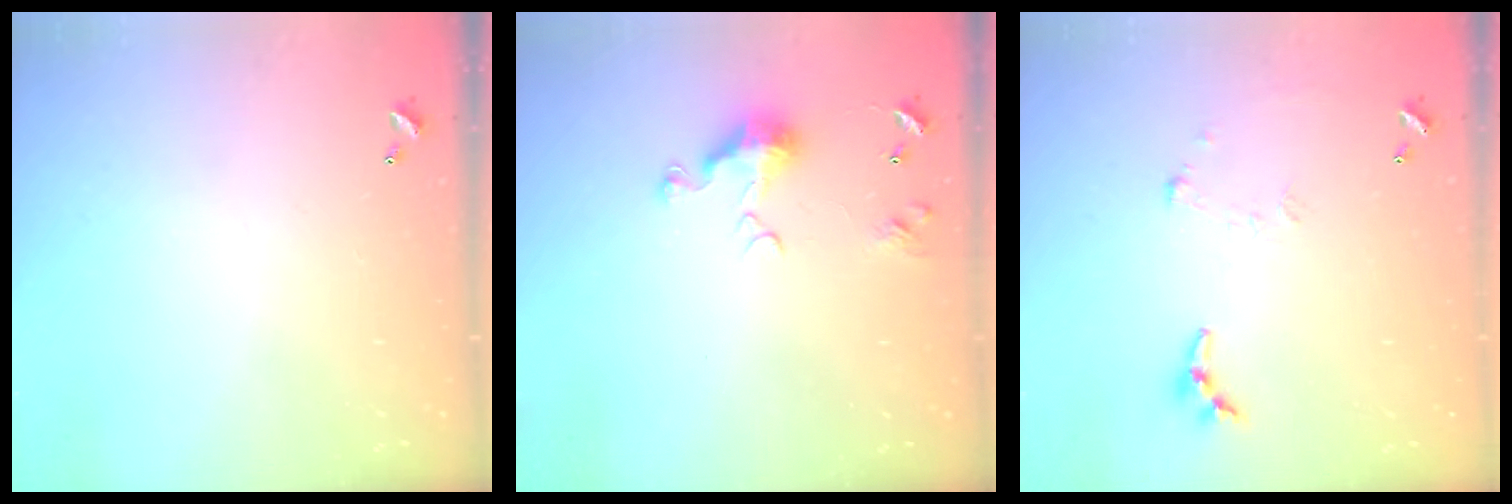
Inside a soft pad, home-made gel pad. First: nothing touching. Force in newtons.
{"total": 6.6, "press": 6.5, "slide": 1.0}
{"total": 6.2, "press": 6.2, "slide": 0.4}